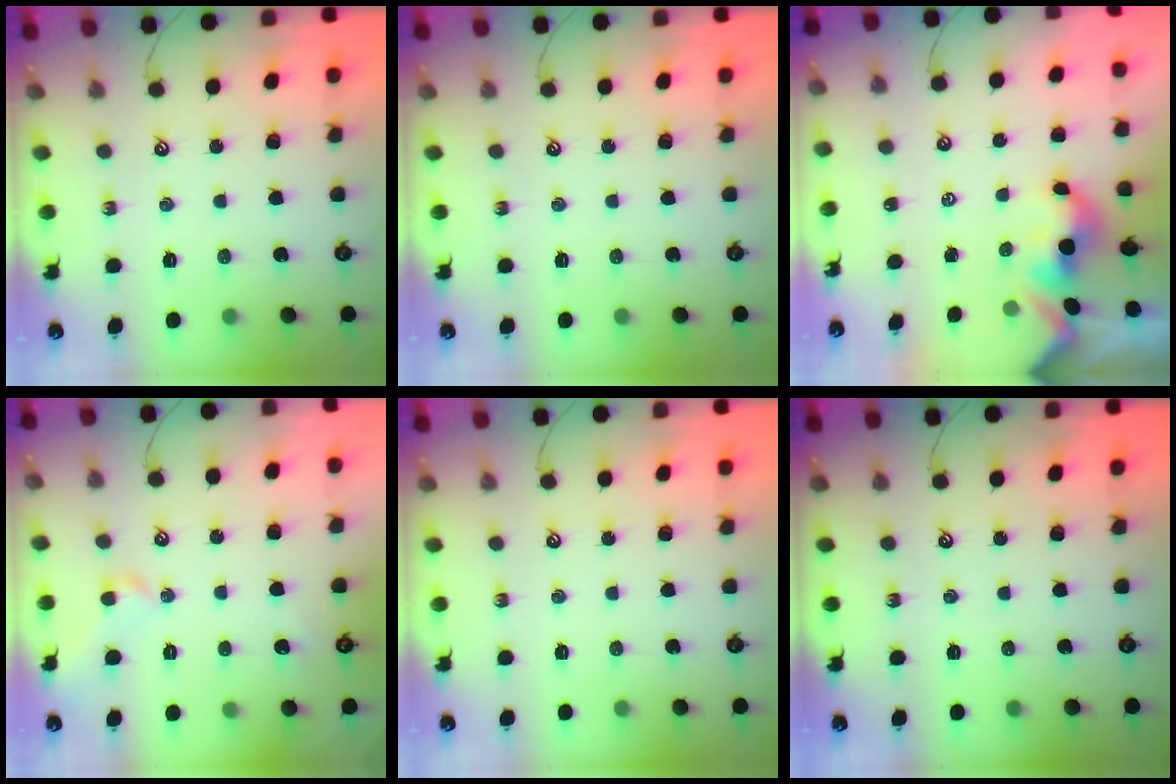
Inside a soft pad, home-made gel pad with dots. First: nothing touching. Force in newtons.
{"total": 0.0}
{"total": 1.6, "press": 1.6, "slide": 0.3}
{"total": 1.0, "press": 0.7, "slide": 0.7}
{"total": 0.0}
{"total": 0.0}